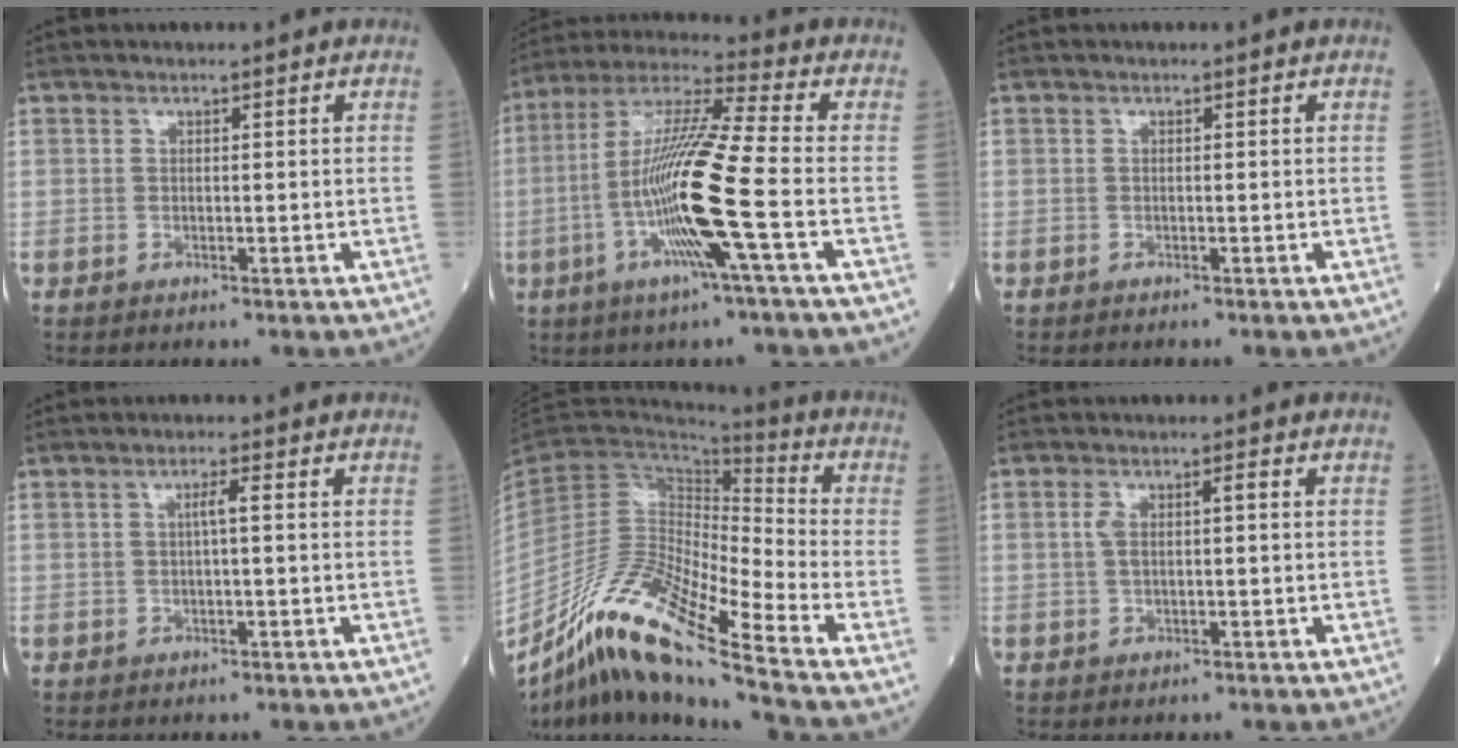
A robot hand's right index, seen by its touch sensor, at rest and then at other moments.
{"total": 15.2, "force": [-4.1, -1.1, 14.6], "torque": [-0.292, -0.006, -0.087]}
{"total": 0.0}
{"total": 1.8, "force": [0.2, 0.0, 1.8], "torque": [-0.031, 0.005, 0.002]}
{"total": 16.6, "force": [-12.0, 0.0, 11.5], "torque": [-0.218, -0.014, -0.221]}
{"total": 2.6, "force": [0.2, 0.9, 2.5], "torque": [-0.052, 0.016, 0.007]}